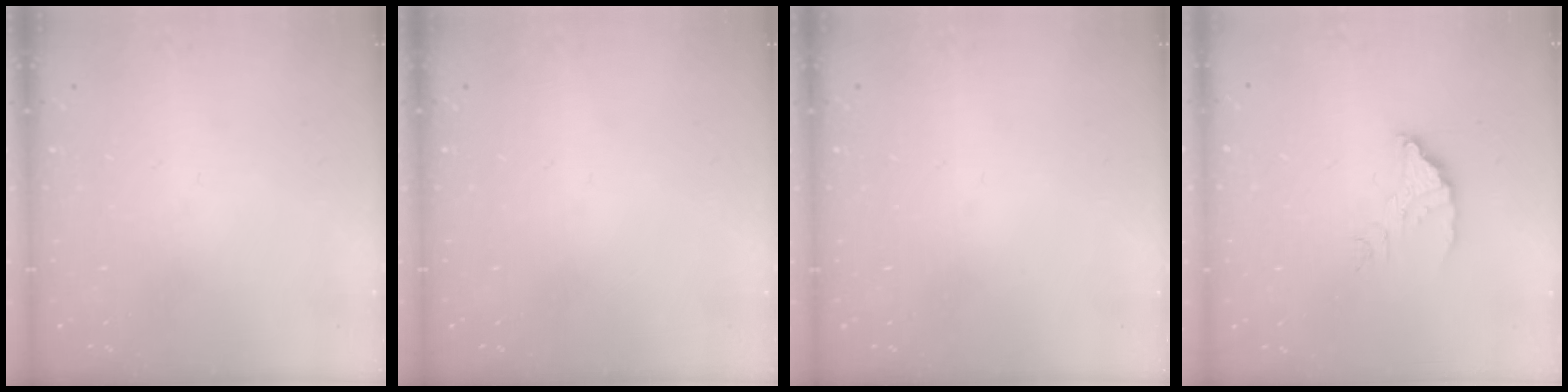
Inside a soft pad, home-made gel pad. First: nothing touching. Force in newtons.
{"total": 0.0}
{"total": 0.0}
{"total": 3.4, "press": 3.4, "slide": 0.3}